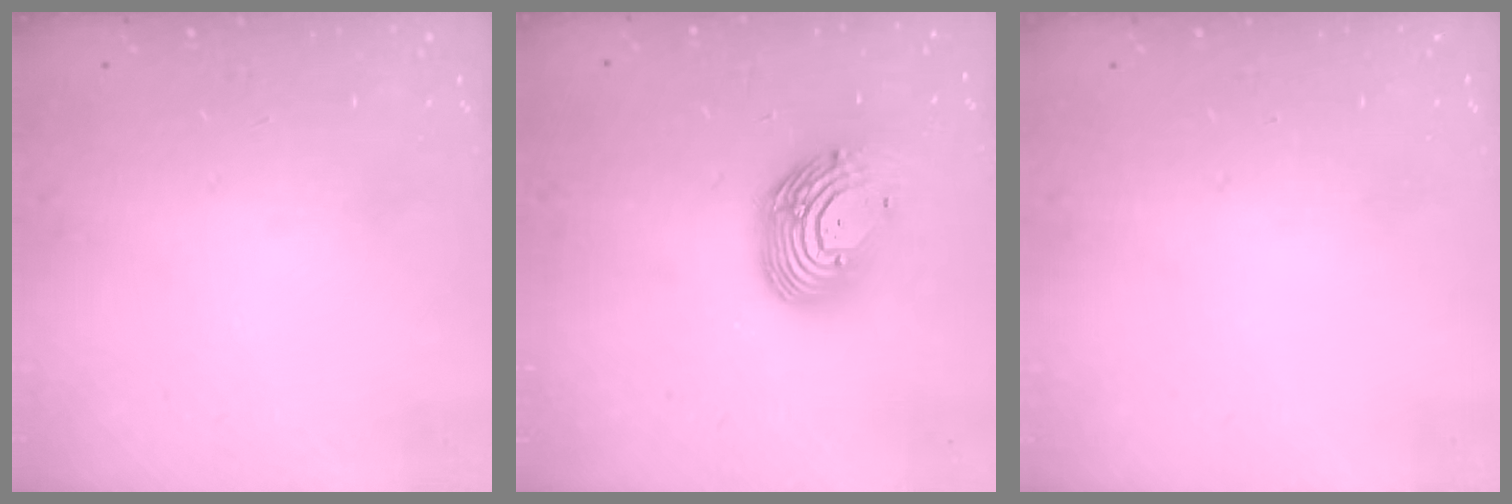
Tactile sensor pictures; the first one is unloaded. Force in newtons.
{"total": 15.0, "press": 14.9, "slide": 1.5}
{"total": 0.0}